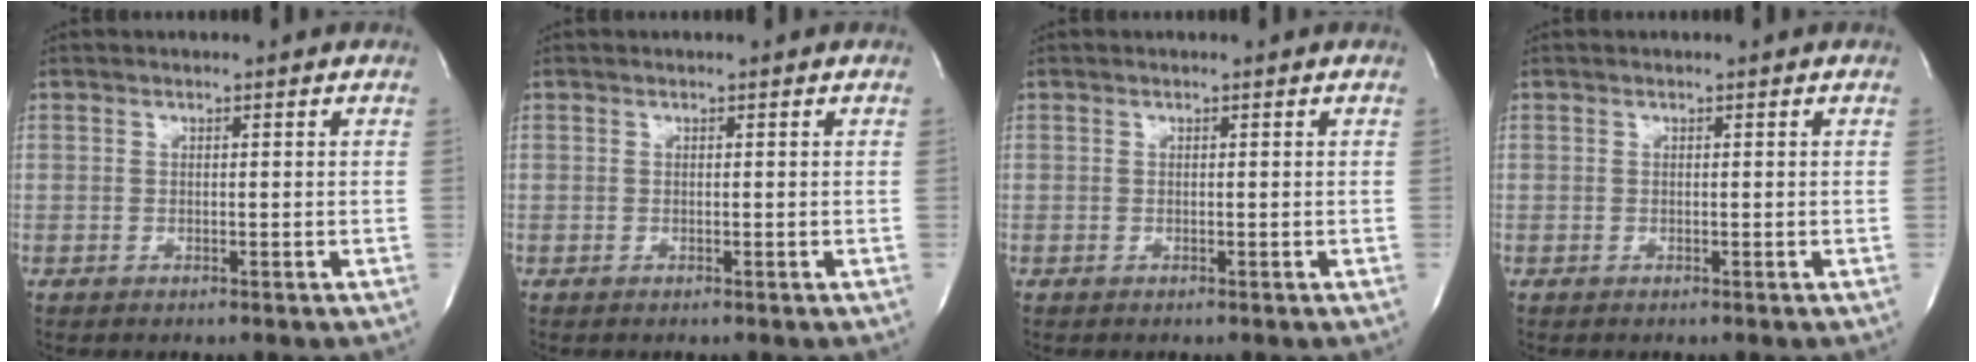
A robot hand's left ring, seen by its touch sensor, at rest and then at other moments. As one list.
[{"total": 0.0}, {"total": 0.0}, {"total": 0.0}]